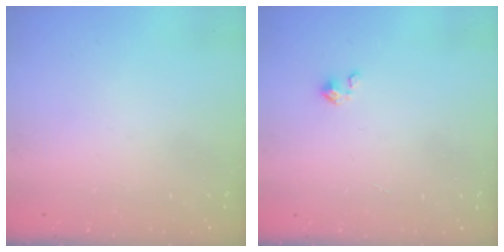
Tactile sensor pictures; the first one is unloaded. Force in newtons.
{"total": 0.0}